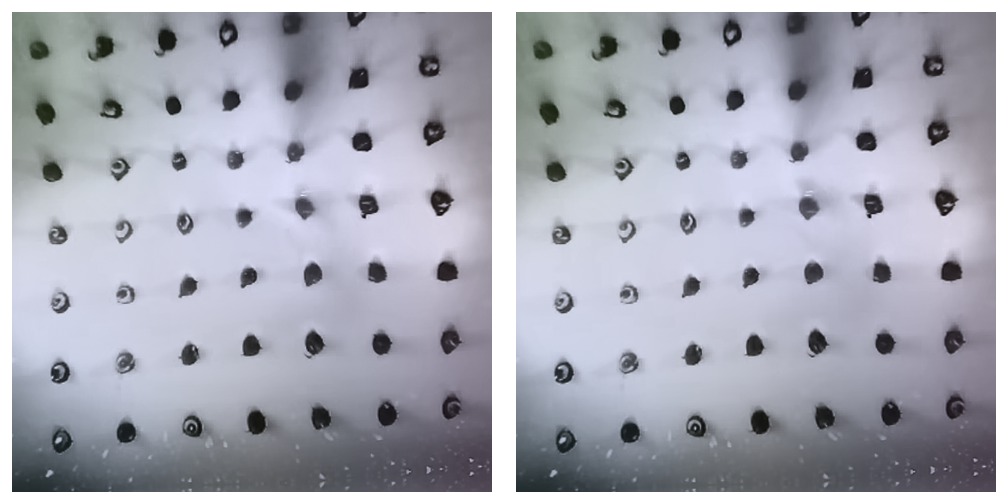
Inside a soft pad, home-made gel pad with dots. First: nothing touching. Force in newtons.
{"total": 3.0, "press": 3.0, "slide": 0.3}